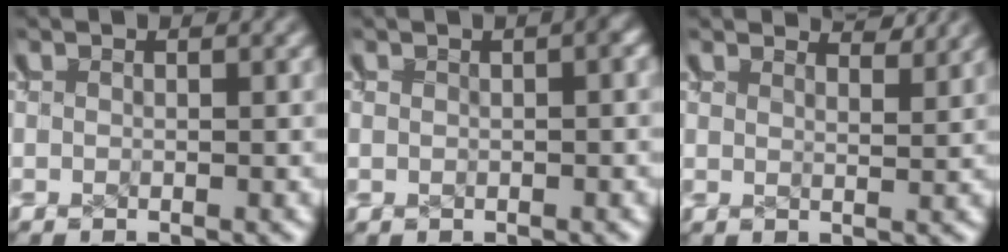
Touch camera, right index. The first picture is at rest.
{"total": 0.6, "force": [0.1, 0.3, 0.5], "torque": [0.000, 0.011, -0.002]}
{"total": 2.8, "force": [2.8, -0.6, 0.1], "torque": [-0.001, -0.001, 0.048]}